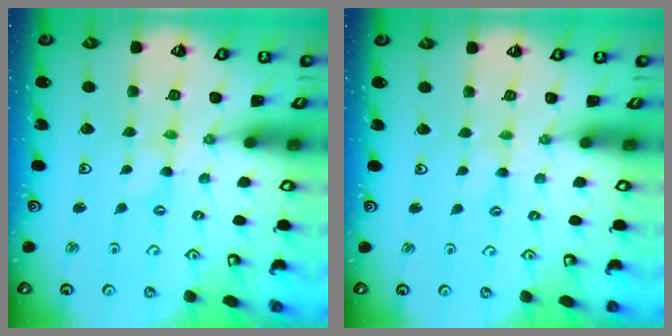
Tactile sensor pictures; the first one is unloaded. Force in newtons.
{"total": 0.7, "press": 0.7, "slide": 0.2}